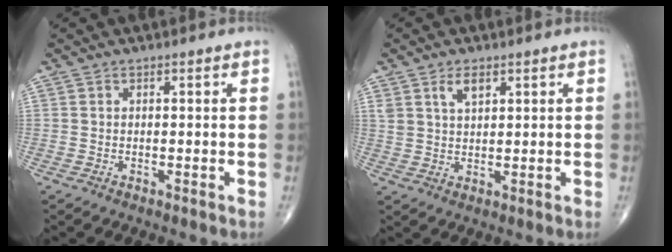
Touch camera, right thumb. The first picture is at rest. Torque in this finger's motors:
{"motor_torque": [-0.16, 0.21, 0.46, 0.50, 0.00]}